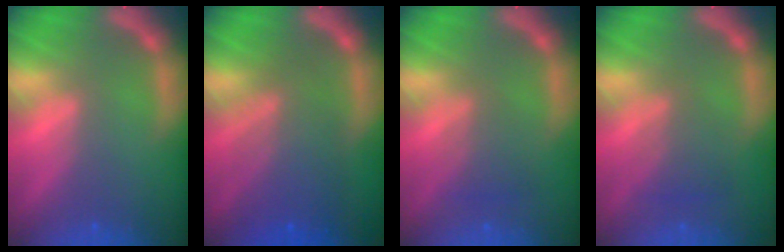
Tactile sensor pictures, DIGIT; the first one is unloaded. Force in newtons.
{"total": 7.0}
{"total": 2.5}
{"total": 3.0}